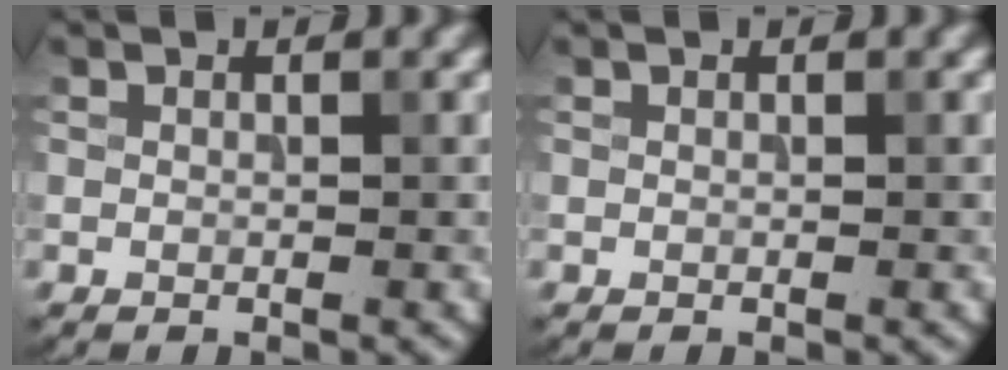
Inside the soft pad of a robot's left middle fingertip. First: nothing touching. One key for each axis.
{"total": 0.0}